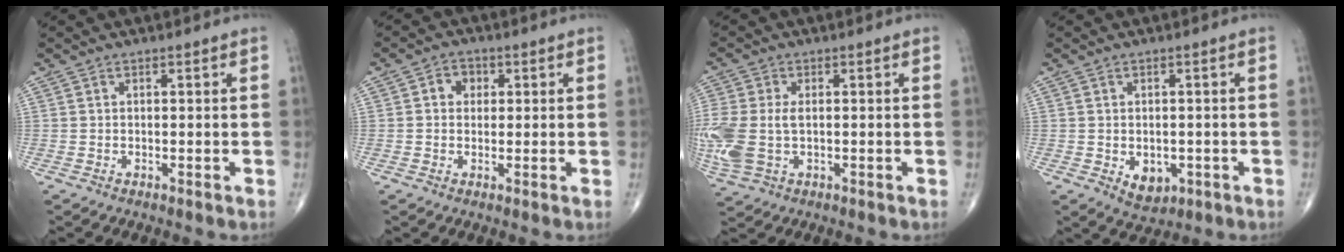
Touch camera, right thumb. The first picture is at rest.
{"total": 3.4, "force": [0.7, 2.9, 1.6], "torque": [-0.006, 0.007, 0.006]}
{"total": 12.4, "force": [-0.6, 7.9, 9.5], "torque": [-0.267, -0.003, -0.003]}
{"total": 4.7, "force": [-1.2, 3.4, 3.1], "torque": [-0.027, -0.001, -0.004]}